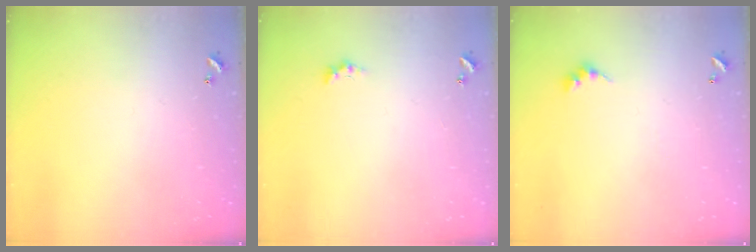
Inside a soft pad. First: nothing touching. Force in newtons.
{"total": 1.1, "press": 1.1, "slide": 0.4}
{"total": 2.4, "press": 2.4, "slide": 0.5}